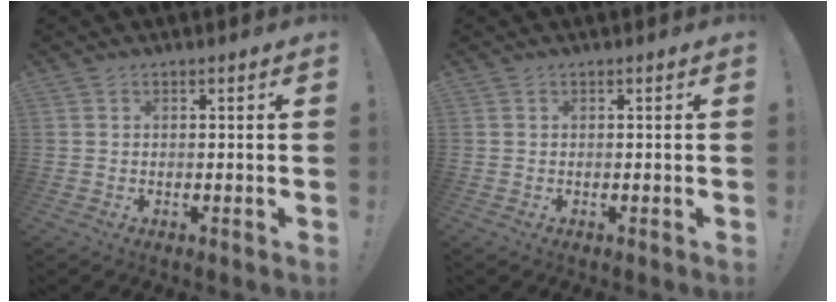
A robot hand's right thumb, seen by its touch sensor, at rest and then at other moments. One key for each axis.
{"total": 0.0}